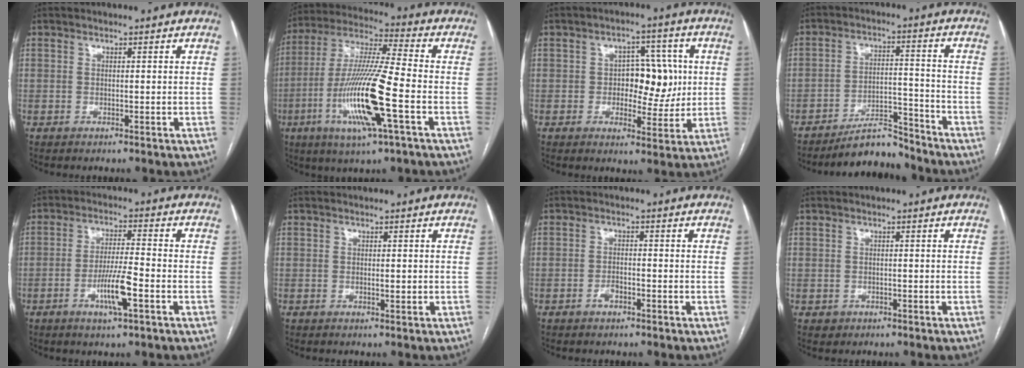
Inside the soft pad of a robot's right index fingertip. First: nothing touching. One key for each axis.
{"total": 16.8, "fx": -5.2, "fy": 0.6, "fz": 15.9, "tx": -0.325, "ty": -0.015, "tz": -0.099}
{"total": 8.1, "fx": 0.4, "fy": 4.6, "fz": 6.6, "tx": -0.084, "ty": 0.016, "tz": 0.011}
{"total": 7.2, "fx": -6.8, "fy": 1.6, "fz": 1.6, "tx": -0.023, "ty": 0.019, "tz": -0.114}
{"total": 7.1, "fx": -2.9, "fy": 0.3, "fz": 6.4, "tx": -0.123, "ty": -0.007, "tz": -0.052}
{"total": 0.8, "fx": 0.0, "fy": 0.2, "fz": 0.8, "tx": -0.011, "ty": -0.002, "tz": 0.000}
{"total": 1.8, "fx": -1.1, "fy": 0.7, "fz": 1.3, "tx": -0.023, "ty": 0.002, "tz": -0.019}
{"total": 1.5, "fx": -0.6, "fy": 1.4, "fz": 0.1, "tx": -0.001, "ty": 0.006, "tz": -0.006}